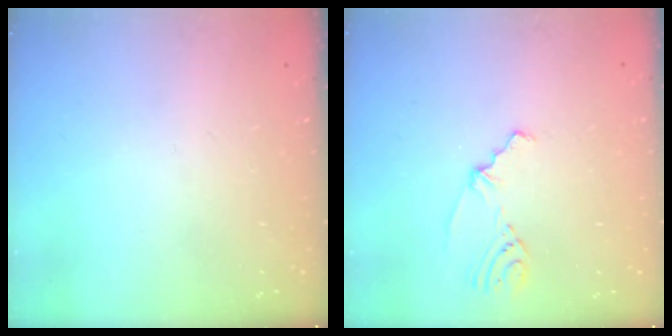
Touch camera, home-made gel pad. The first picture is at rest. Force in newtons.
{"total": 2.5, "press": 2.1, "slide": 1.4}